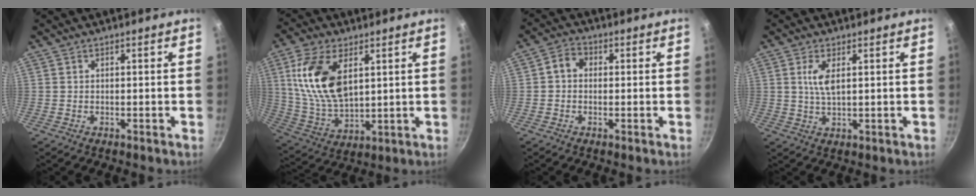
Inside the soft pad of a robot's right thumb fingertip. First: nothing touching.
{"total": 15.5, "force": [4.8, 8.4, 12.1], "torque": [-0.221, -0.019, 0.105]}
{"total": 3.6, "force": [0.2, 2.9, 2.2], "torque": [-0.036, 0.010, -0.008]}
{"total": 7.6, "force": [1.8, 3.0, 6.7], "torque": [-0.136, -0.003, 0.036]}